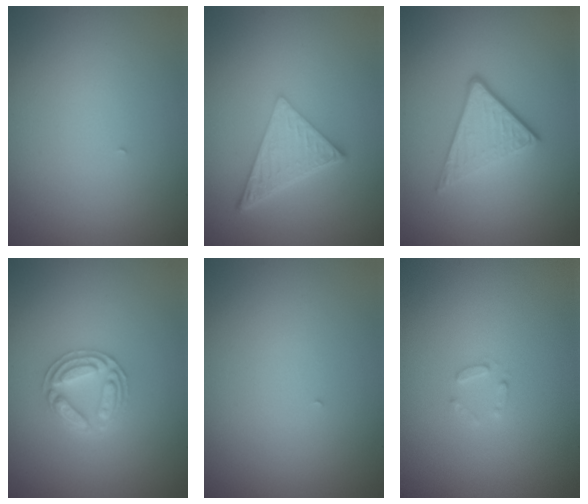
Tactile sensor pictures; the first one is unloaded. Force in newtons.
{"total": 5.0, "press": 3.5, "slide": 3.6}
{"total": 3.6, "press": 2.4, "slide": 2.7}
{"total": 2.8, "press": 2.7, "slide": 0.5}
{"total": 0.0}
{"total": 1.0, "press": 1.0, "slide": 0.2}